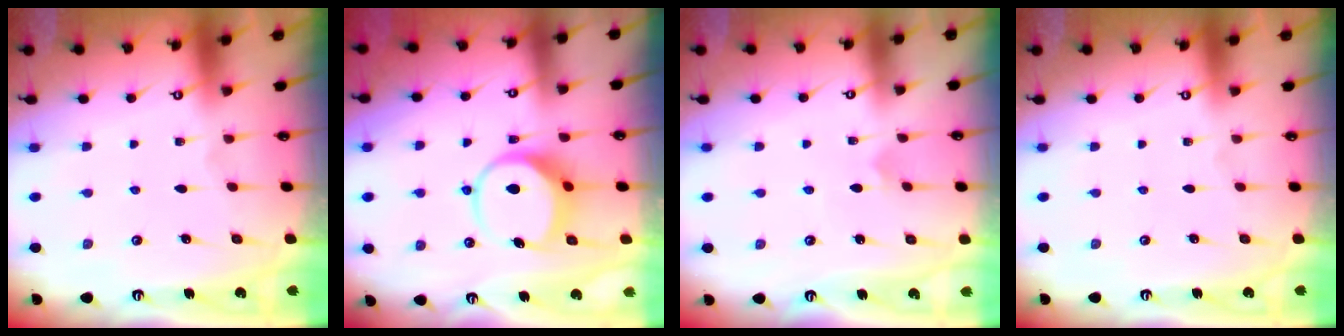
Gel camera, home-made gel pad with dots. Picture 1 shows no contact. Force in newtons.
{"total": 7.7, "press": 7.6, "slide": 0.9}
{"total": 3.0, "press": 3.0, "slide": 0.2}
{"total": 0.0}